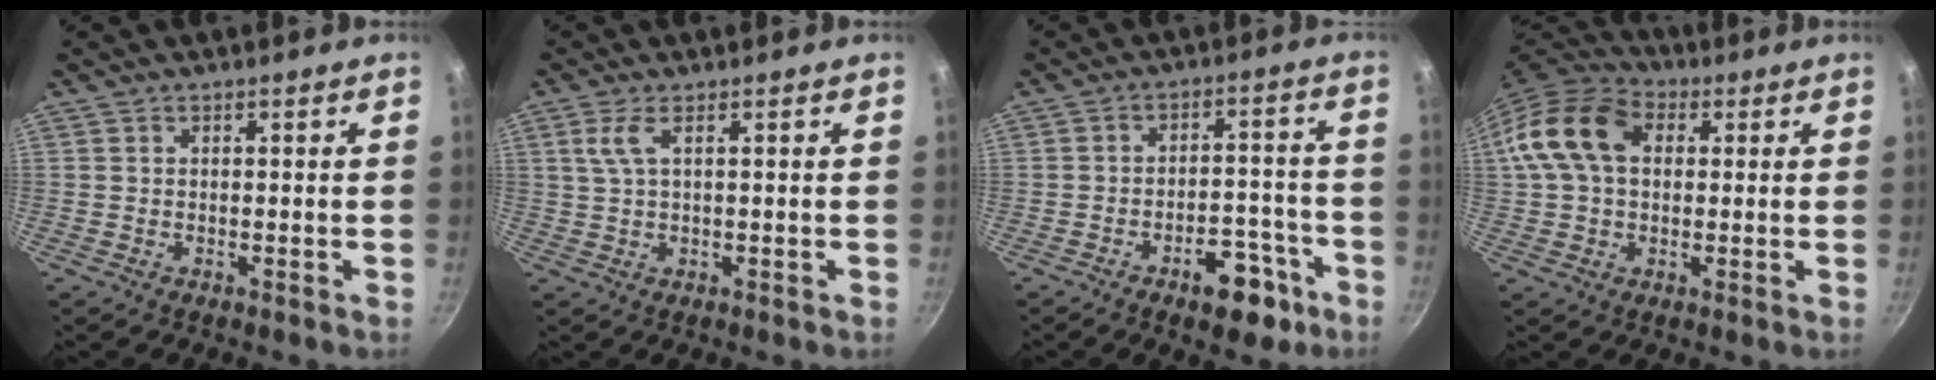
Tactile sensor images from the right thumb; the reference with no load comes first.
{"total": 3.4, "force": [1.1, 0.8, 3.1], "torque": [-0.073, 0.003, 0.026]}
{"total": 9.9, "force": [-5.6, 5.1, 6.4], "torque": [-0.052, 0.046, -0.065]}
{"total": 13.5, "force": [2.6, 9.4, 9.2], "torque": [-0.152, 0.024, 0.029]}